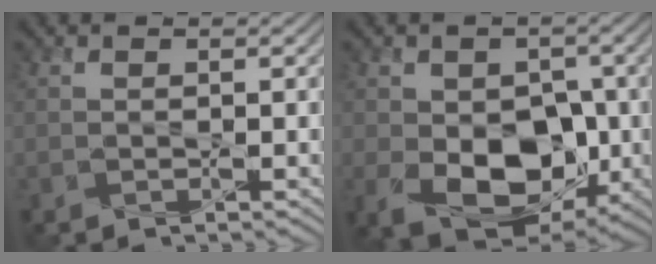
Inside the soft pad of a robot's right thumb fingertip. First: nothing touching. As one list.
[{"total": 10.9, "force": [-2.1, 7.6, 7.5], "torque": [-0.130, -0.033, -0.030]}]